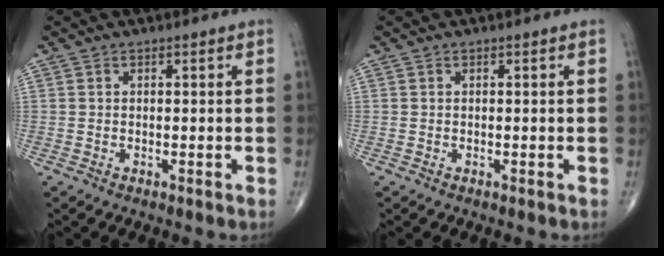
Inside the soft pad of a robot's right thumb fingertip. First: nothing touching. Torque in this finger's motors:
{"motor_torque": [0.04, 0.04, 0.00, 0.00, 0.00]}